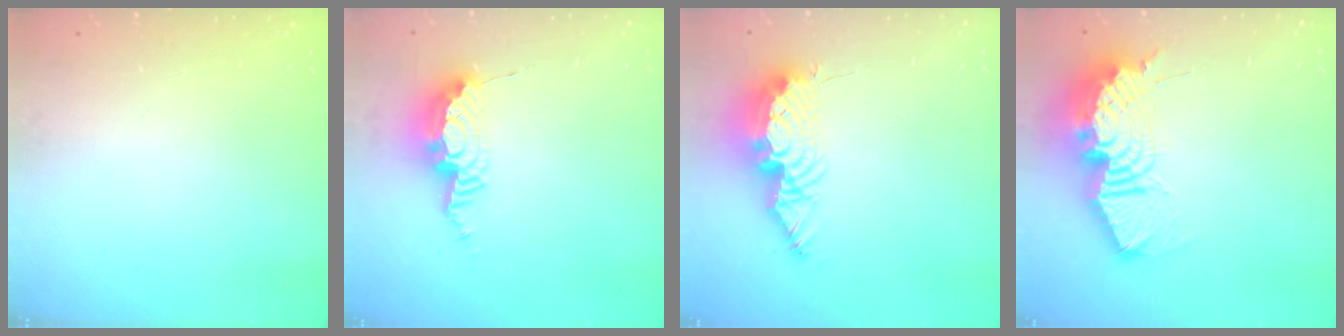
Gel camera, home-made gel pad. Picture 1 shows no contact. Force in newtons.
{"total": 11.8, "press": 11.7, "slide": 1.1}
{"total": 13.7, "press": 13.6, "slide": 1.3}
{"total": 22.6, "press": 22.5, "slide": 2.2}